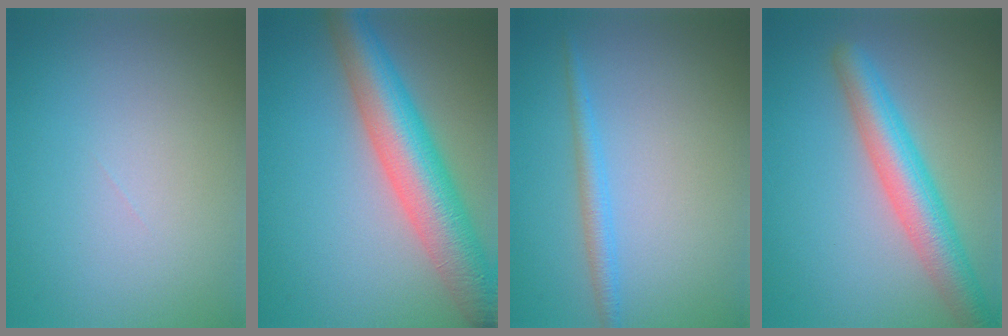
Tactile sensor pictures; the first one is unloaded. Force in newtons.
{"total": 8.7, "press": 8.7, "slide": 0.2}
{"total": 1.9, "press": 1.9, "slide": 0.1}
{"total": 5.8, "press": 5.8, "slide": 0.2}